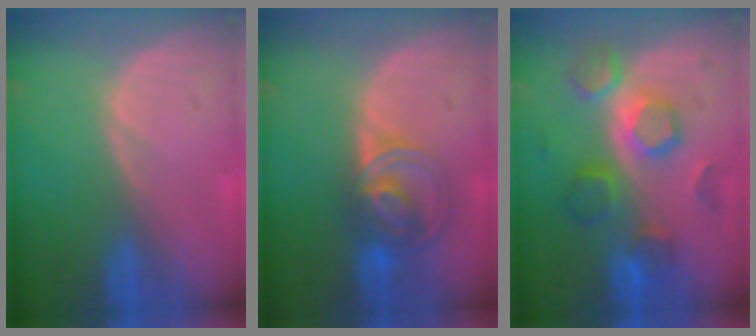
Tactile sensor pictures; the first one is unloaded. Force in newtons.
{"total": 7.2, "press": 6.3, "slide": 3.5}
{"total": 8.4, "press": 8.3, "slide": 1.3}